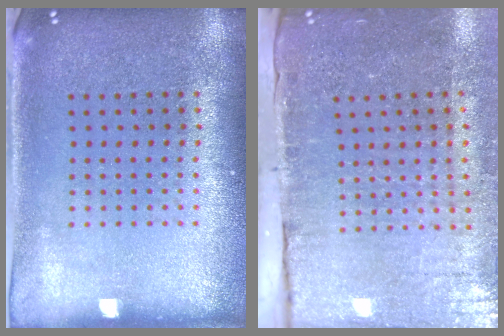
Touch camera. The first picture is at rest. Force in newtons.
{"total": 4.3, "press": 3.7, "slide": 2.2}